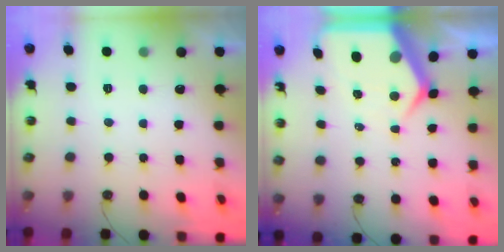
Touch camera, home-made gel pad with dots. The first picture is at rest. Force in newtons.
{"total": 9.5, "press": 9.4, "slide": 0.9}